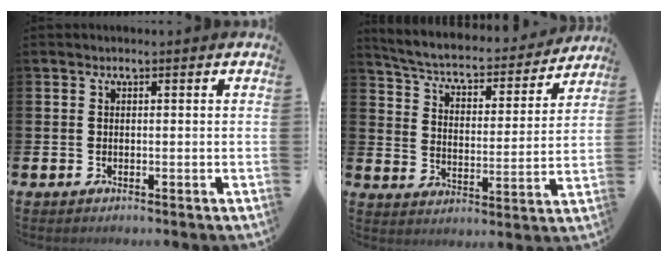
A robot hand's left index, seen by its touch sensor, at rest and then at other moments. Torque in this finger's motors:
{"motor_torque": [0.91, -1.23, 0.29, 0.04]}